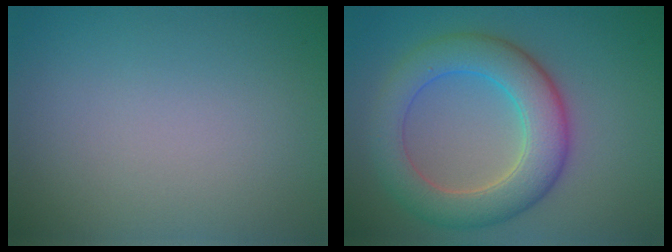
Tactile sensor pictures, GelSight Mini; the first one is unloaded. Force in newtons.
{"total": 6.9, "press": 6.9, "slide": 0.1}